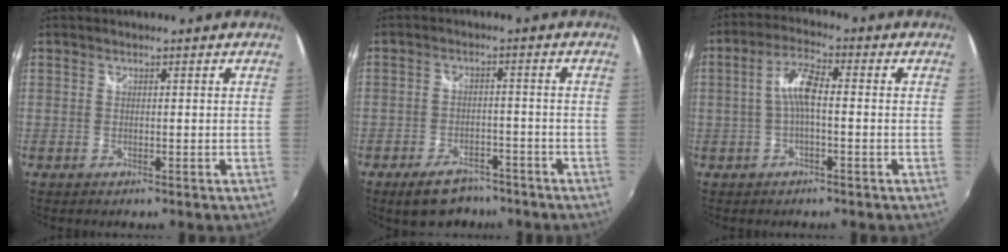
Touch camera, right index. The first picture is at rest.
{"total": 8.6, "force": [-6.4, 4.5, 3.5], "torque": [-0.084, 0.007, -0.090]}
{"total": 5.7, "force": [-0.7, 1.5, 5.4], "torque": [-0.112, 0.015, -0.014]}